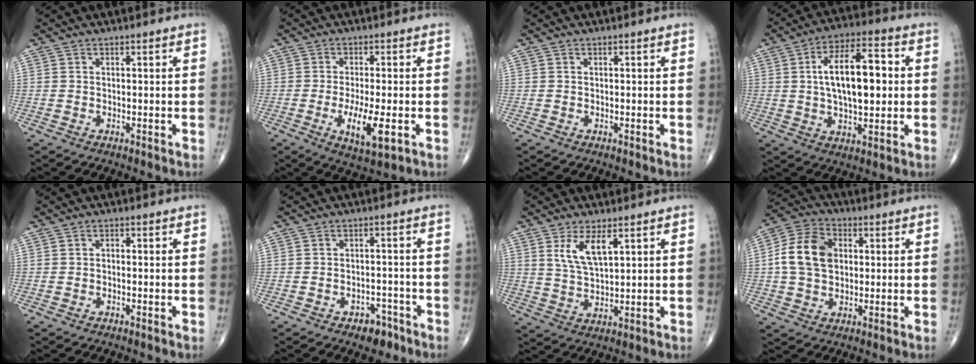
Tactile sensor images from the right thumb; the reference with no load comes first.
{"total": 8.2, "force": [-2.4, 2.5, 7.5], "torque": [-0.137, -0.016, -0.036]}
{"total": 0.0}
{"total": 15.7, "force": [1.7, 7.1, 14.0], "torque": [-0.214, 0.013, 0.025]}
{"total": 0.6, "force": [-0.2, 0.4, 0.4], "torque": [0.000, 0.002, -0.008]}
{"total": 4.4, "force": [-2.9, 2.7, 1.9], "torque": [-0.008, 0.025, -0.035]}
{"total": 6.7, "force": [3.2, 2.3, 5.4], "torque": [-0.104, -0.018, 0.069]}
{"total": 11.5, "force": [1.2, 8.3, 7.8], "torque": [-0.134, 0.016, 0.014]}